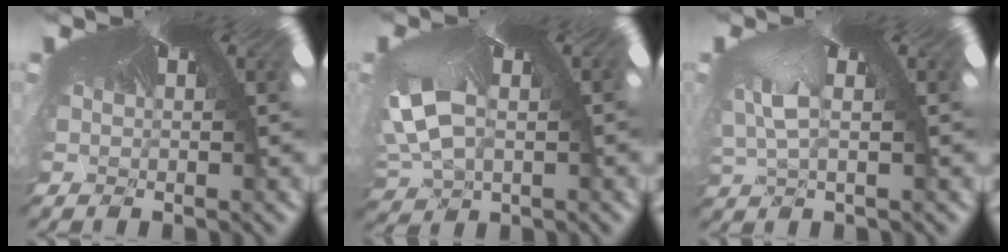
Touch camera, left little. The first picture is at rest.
{"total": 4.5, "force": [-3.9, 2.0, -0.7], "torque": [-0.043, -0.060, -0.032]}
{"total": 3.0, "force": [-3.0, 0.2, -0.3], "torque": [-0.029, -0.049, -0.010]}